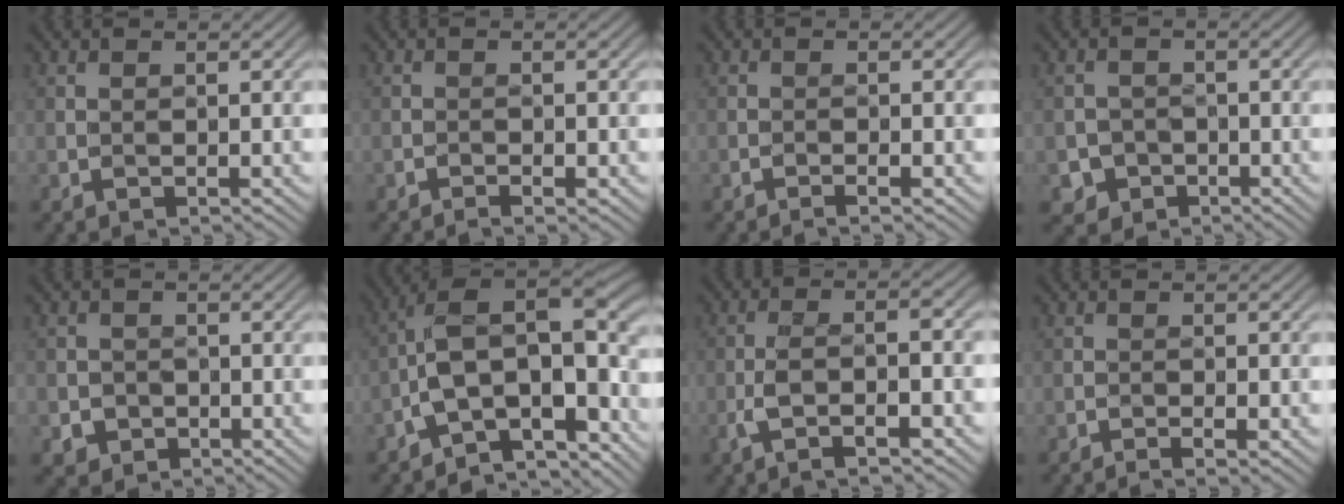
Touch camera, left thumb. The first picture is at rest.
{"total": 1.5, "force": [-1.2, 0.2, 1.0], "torque": [-0.017, -0.001, -0.019]}
{"total": 1.4, "force": [-1.1, -0.1, 0.8], "torque": [-0.020, 0.000, -0.019]}
{"total": 2.7, "force": [-1.4, 2.2, -0.3], "torque": [0.012, -0.003, -0.028]}
{"total": 2.4, "force": [-1.2, 2.0, -0.4], "torque": [0.014, -0.004, -0.025]}
{"total": 12.4, "force": [-5.6, 5.6, 9.6], "torque": [-0.157, 0.010, -0.104]}
{"total": 5.9, "force": [-3.2, 0.9, 4.9], "torque": [-0.086, 0.003, -0.064]}
{"total": 1.9, "force": [-1.3, 0.2, 1.3], "torque": [-0.022, 0.001, -0.019]}